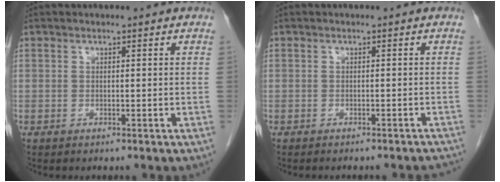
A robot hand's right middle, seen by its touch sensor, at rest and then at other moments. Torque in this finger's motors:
{"motor_torque": [-0.28, -0.25, -0.09, -0.01]}